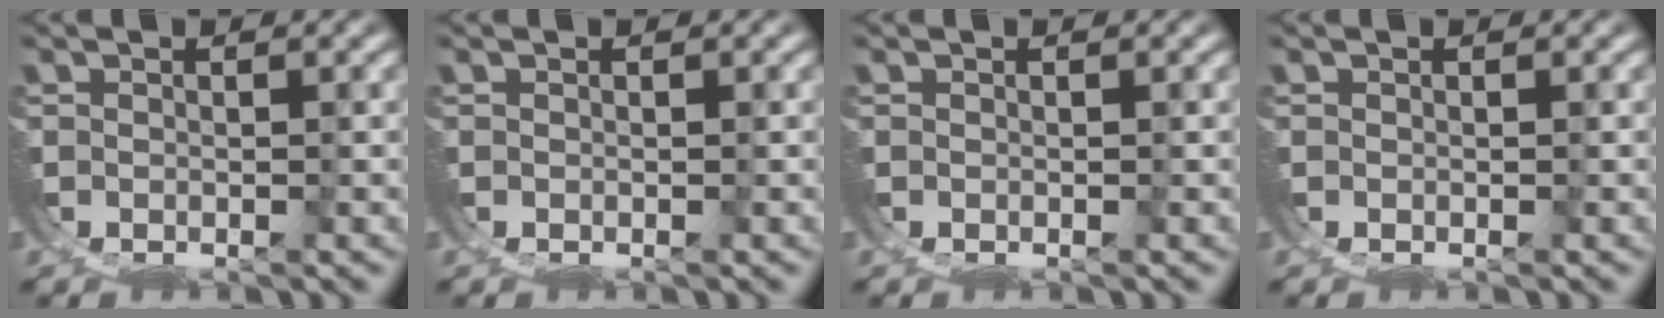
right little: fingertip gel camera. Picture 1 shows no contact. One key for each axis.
{"total": 0.0}
{"total": 0.0}
{"total": 0.0}